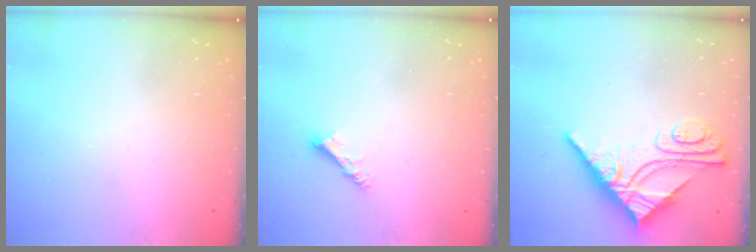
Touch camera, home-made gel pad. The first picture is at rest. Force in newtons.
{"total": 4.2, "press": 4.1, "slide": 0.5}
{"total": 11.8, "press": 11.7, "slide": 1.2}